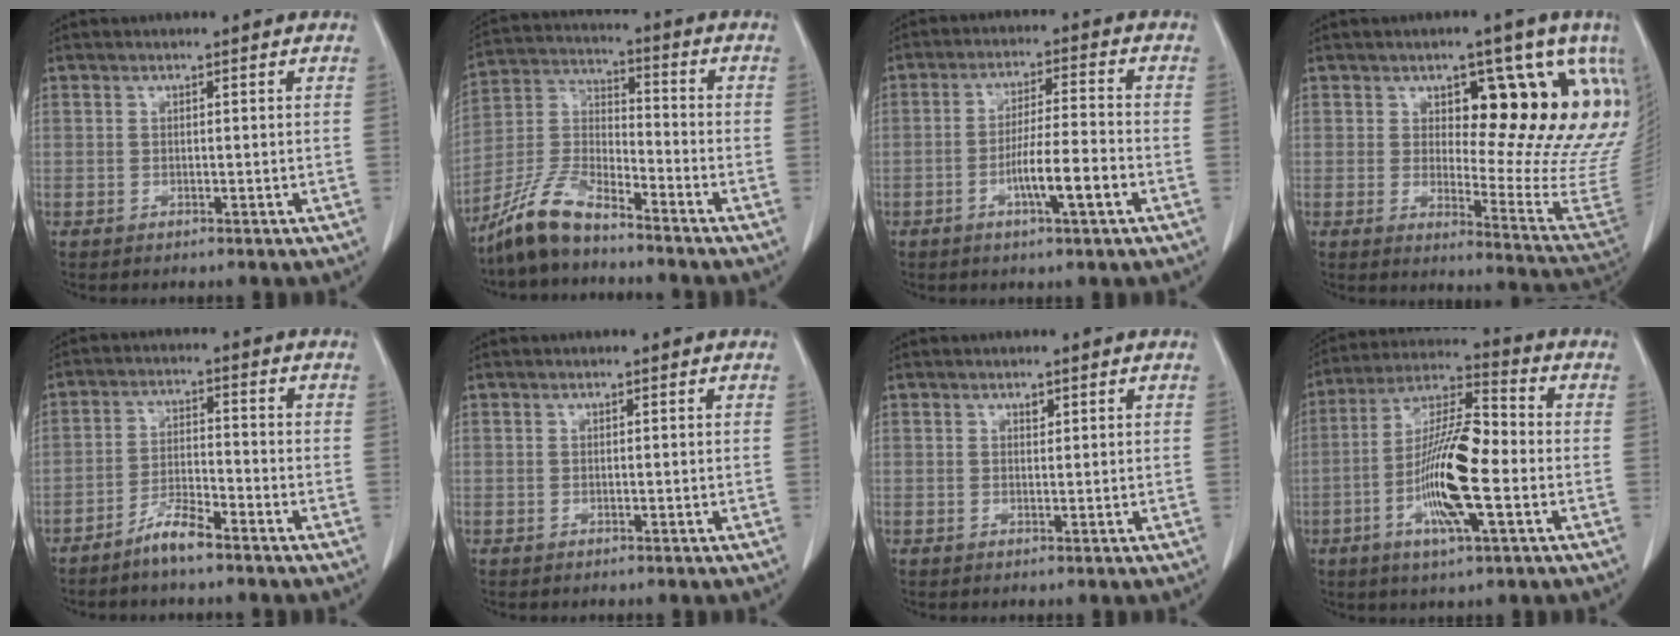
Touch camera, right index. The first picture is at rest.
{"total": 9.6, "force": [-8.1, 2.3, 4.7], "torque": [-0.109, 0.004, -0.164]}
{"total": 7.7, "force": [-3.0, 0.2, 7.1], "torque": [-0.128, -0.001, -0.052]}
{"total": 17.4, "force": [7.3, 5.3, 14.8], "torque": [-0.182, 0.000, 0.102]}
{"total": 5.2, "force": [-4.1, 0.6, 3.1], "torque": [-0.060, -0.003, -0.082]}
{"total": 0.0}
{"total": 0.7, "force": [0.5, 0.4, 0.3], "torque": [-0.005, -0.003, 0.007]}
{"total": 14.2, "force": [-3.4, 2.1, 13.6], "torque": [-0.261, 0.001, -0.066]}